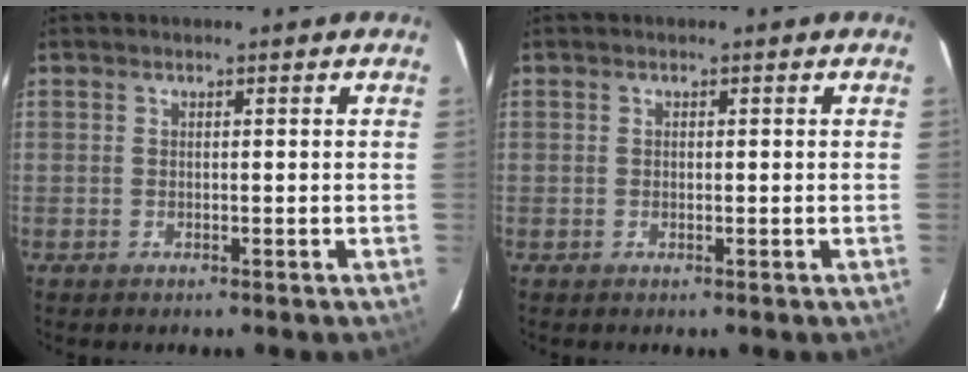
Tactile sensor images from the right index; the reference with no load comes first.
{"total": 0.0}